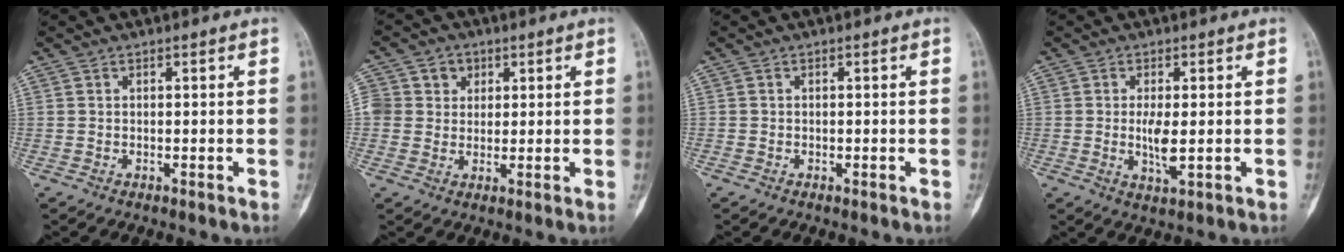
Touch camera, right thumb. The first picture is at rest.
{"total": 6.7, "force": [1.8, 6.2, 1.8], "torque": [-0.001, 0.014, 0.031]}
{"total": 0.0}
{"total": 4.5, "force": [-0.2, 1.3, 4.3], "torque": [-0.090, -0.014, -0.003]}